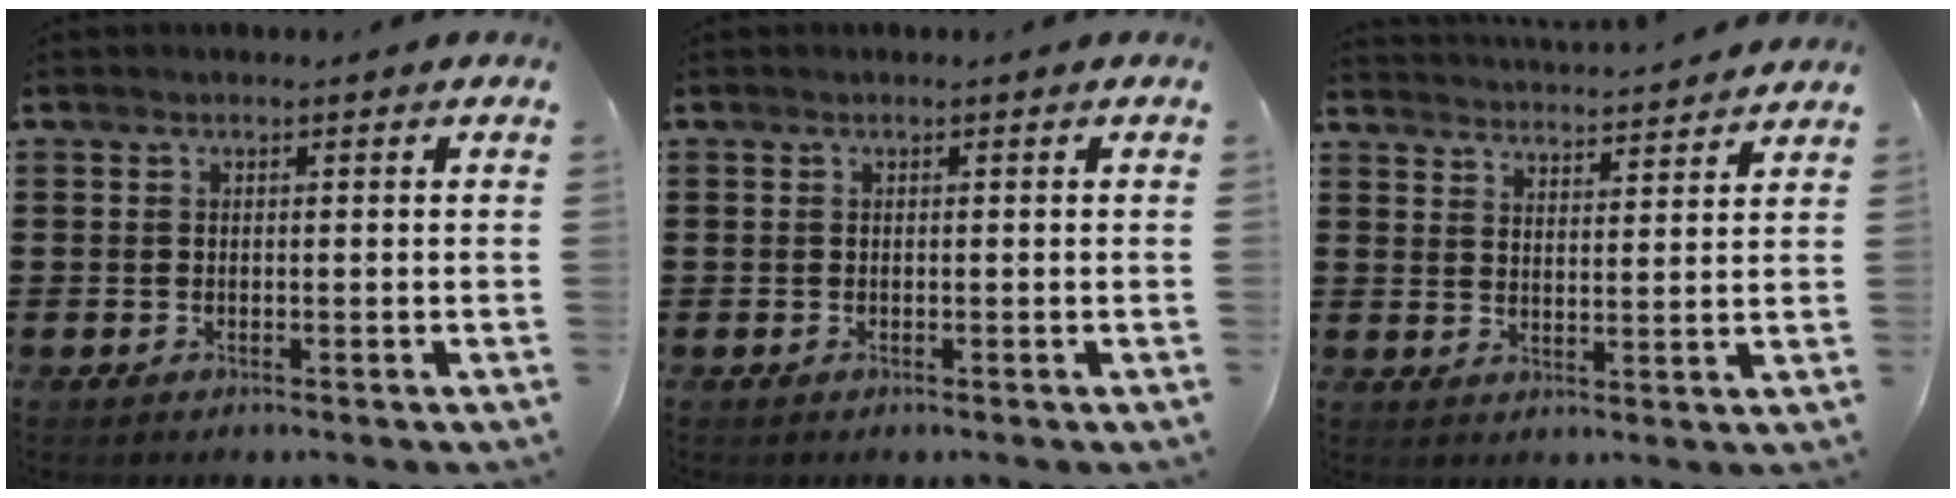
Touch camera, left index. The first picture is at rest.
{"total": 0.0}
{"total": 3.7, "force": [3.6, -0.8, -0.2], "torque": [-0.012, -0.031, 0.061]}